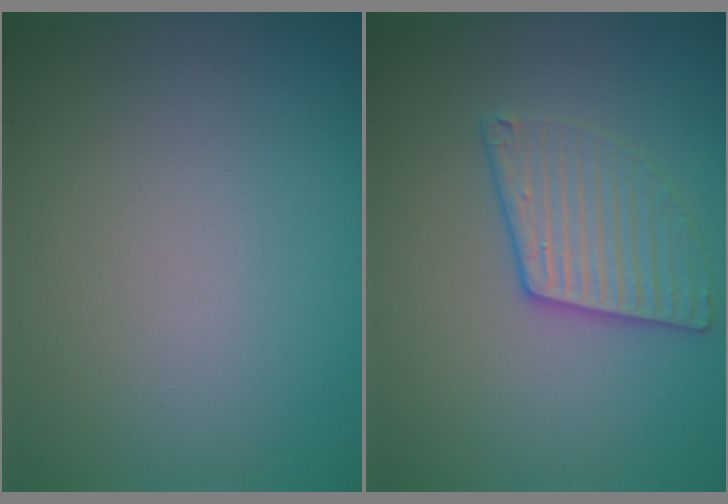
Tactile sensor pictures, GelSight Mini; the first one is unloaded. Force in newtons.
{"total": 3.1, "press": 2.7, "slide": 1.5}